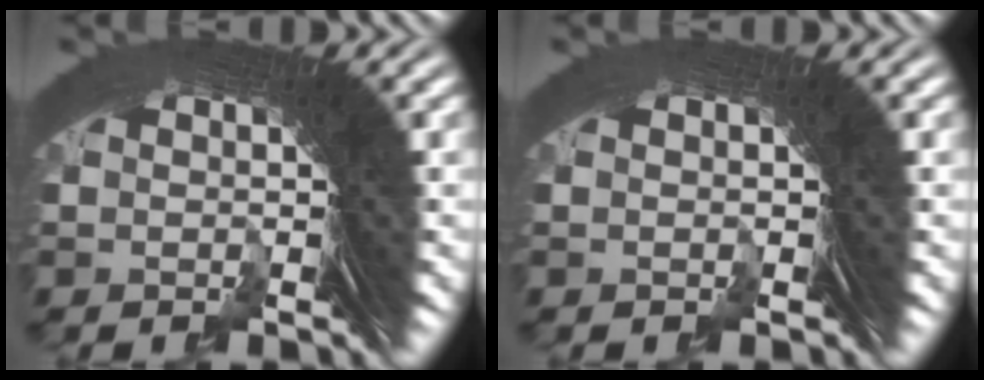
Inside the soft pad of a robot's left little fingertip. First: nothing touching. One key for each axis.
{"total": 0.0}